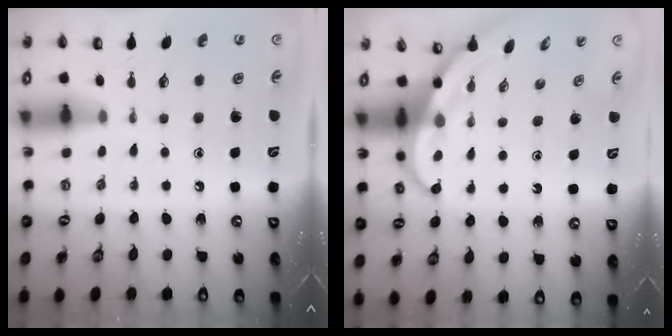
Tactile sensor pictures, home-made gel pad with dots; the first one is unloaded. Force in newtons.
{"total": 4.1, "press": 4.1, "slide": 0.3}